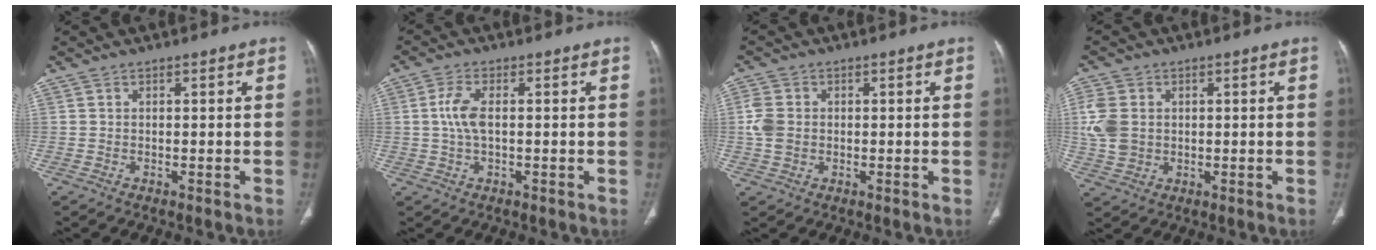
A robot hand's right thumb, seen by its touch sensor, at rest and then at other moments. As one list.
[{"total": 4.7, "force": [0.3, 2.0, 4.2], "torque": [-0.105, 0.005, 0.003]}, {"total": 4.5, "force": [0.0, 3.6, 2.7], "torque": [-0.062, 0.005, -0.001]}, {"total": 7.2, "force": [0.9, 5.7, 4.3], "torque": [-0.090, 0.000, 0.020]}]